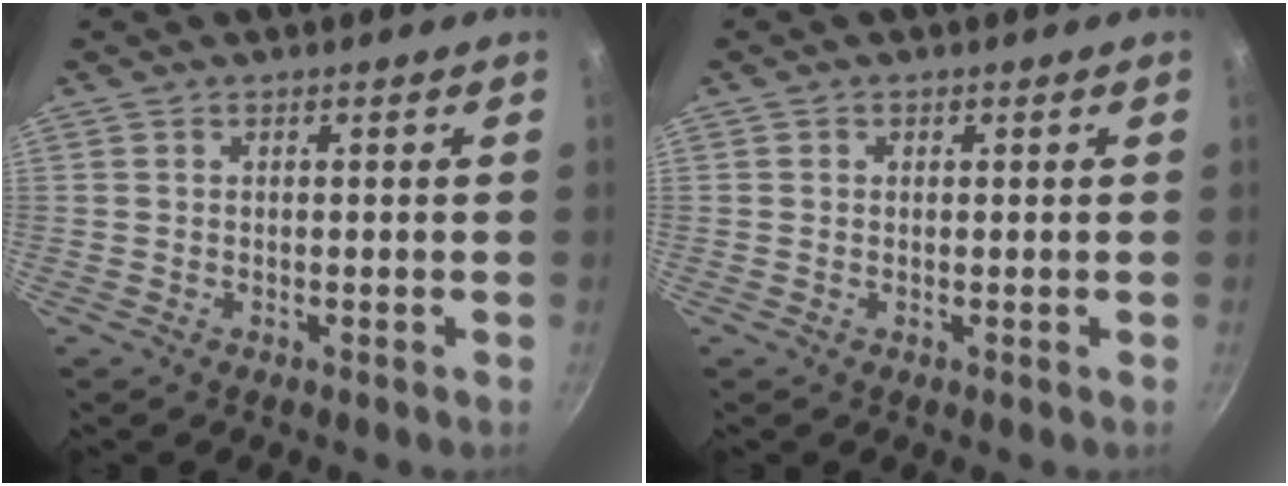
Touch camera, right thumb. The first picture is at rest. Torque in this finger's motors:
{"motor_torque": [-0.14, -0.17, 0.07, 0.08, 0.08]}